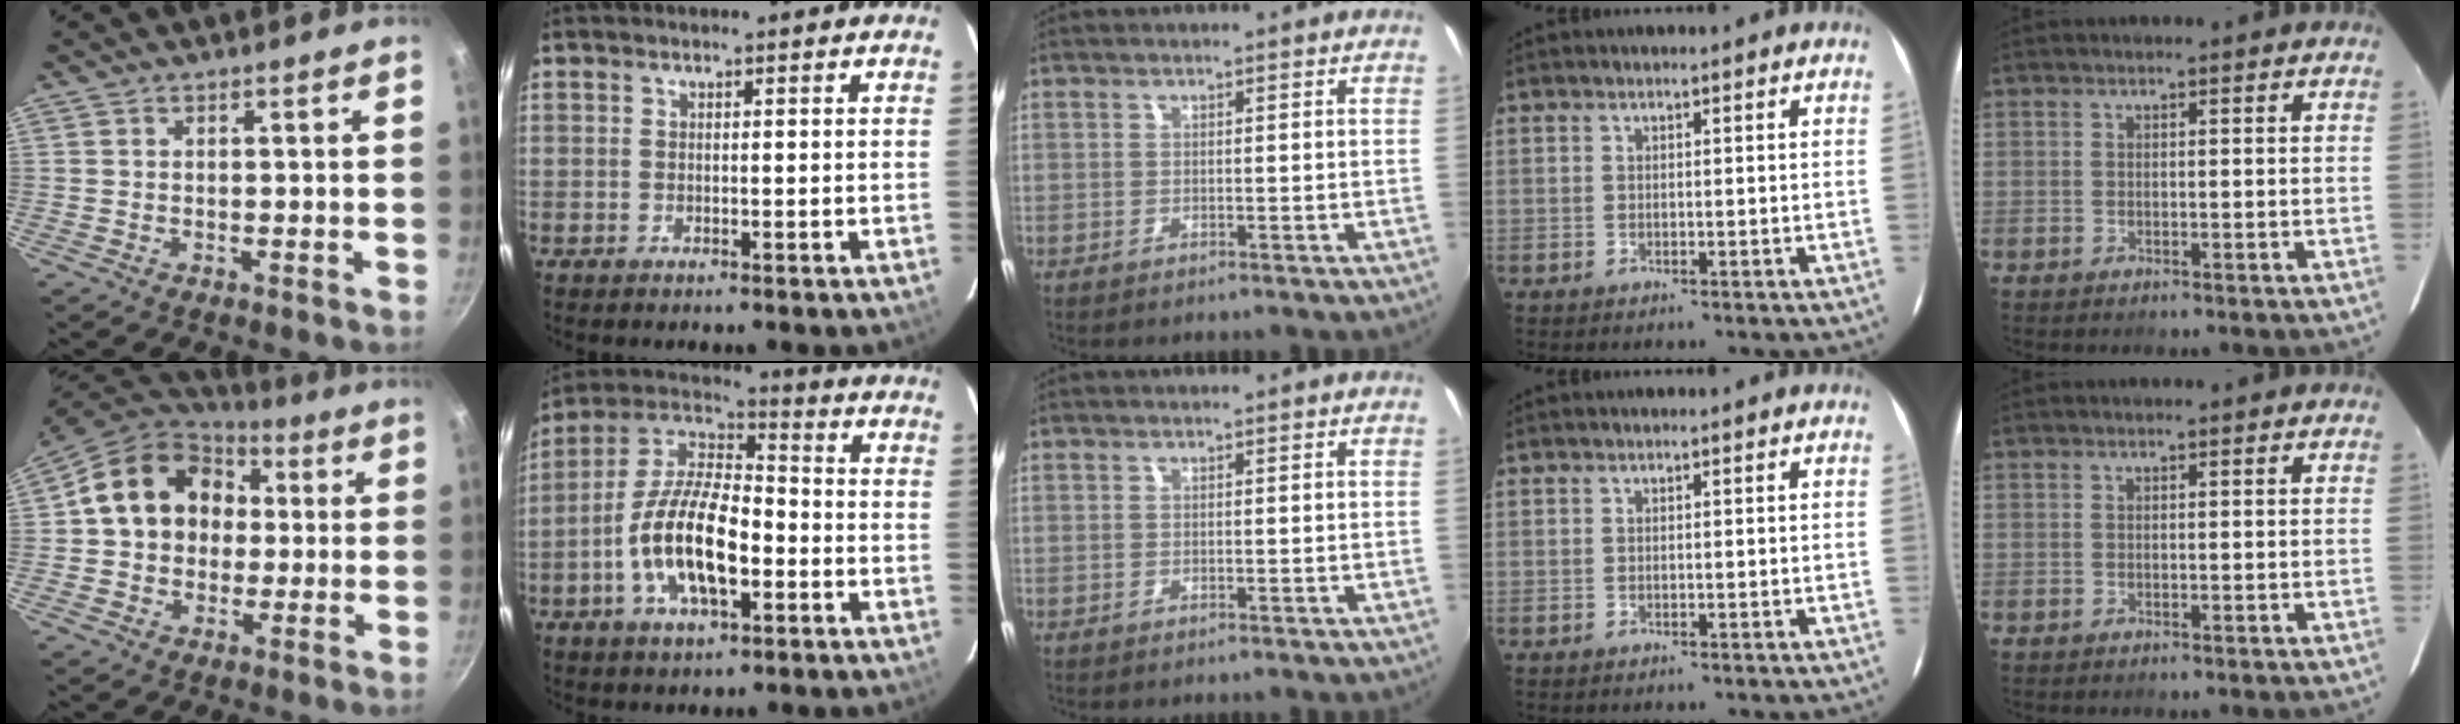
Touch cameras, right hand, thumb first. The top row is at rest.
{"thumb": {"total": 17.7, "force": [2.4, 14.4, 9.9], "torque": [-0.142, 0.036, 0.029]}, "index": {"total": 15.6, "force": [-4.7, 6.4, 13.4], "torque": [-0.268, 0.002, -0.090]}}